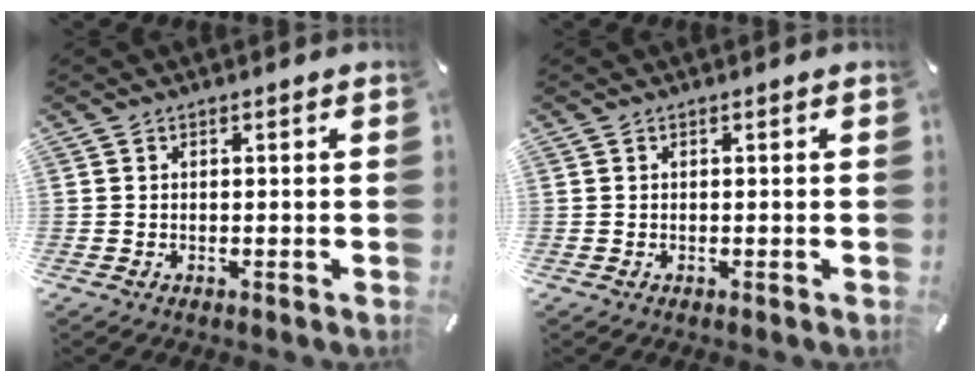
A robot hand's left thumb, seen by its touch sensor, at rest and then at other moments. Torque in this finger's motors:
{"motor_torque": [-0.03, 0.04, 0.00, -0.01, 0.00]}